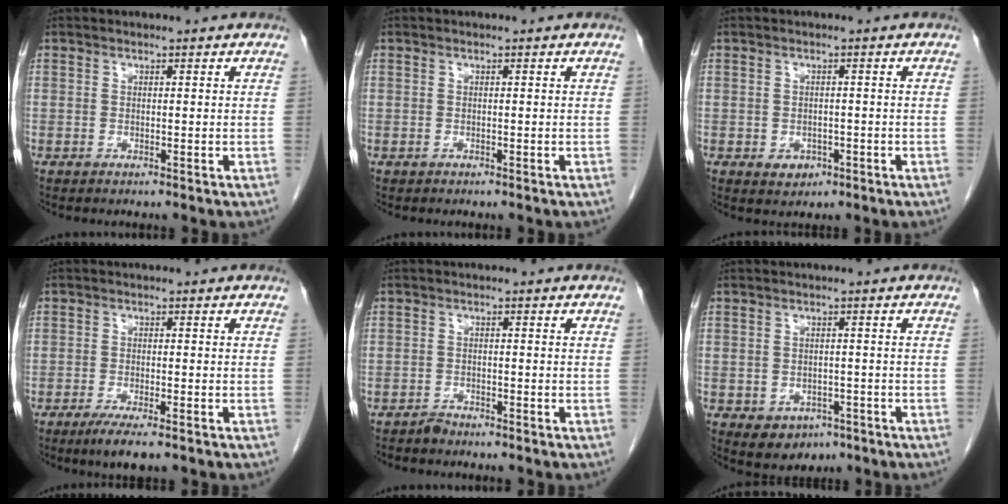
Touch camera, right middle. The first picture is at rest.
{"total": 0.0}
{"total": 2.2, "force": [-1.0, 1.7, 1.0], "torque": [-0.009, 0.004, -0.006]}
{"total": 4.4, "force": [-3.0, 0.5, 3.2], "torque": [-0.053, -0.011, -0.048]}
{"total": 1.3, "force": [-1.3, 0.3, 0.0], "torque": [-0.002, -0.001, -0.023]}
{"total": 4.4, "force": [-2.2, 3.3, 1.8], "torque": [-0.021, 0.001, -0.021]}